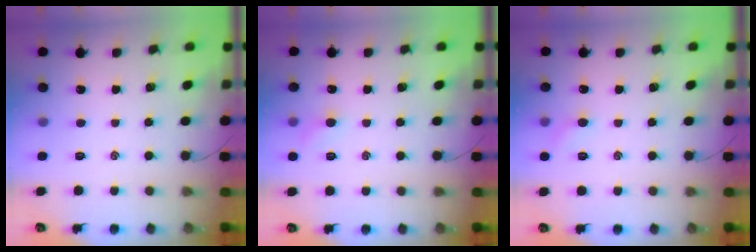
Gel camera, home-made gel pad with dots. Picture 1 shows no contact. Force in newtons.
{"total": 5.1, "press": 4.8, "slide": 1.6}
{"total": 4.4, "press": 4.2, "slide": 1.3}